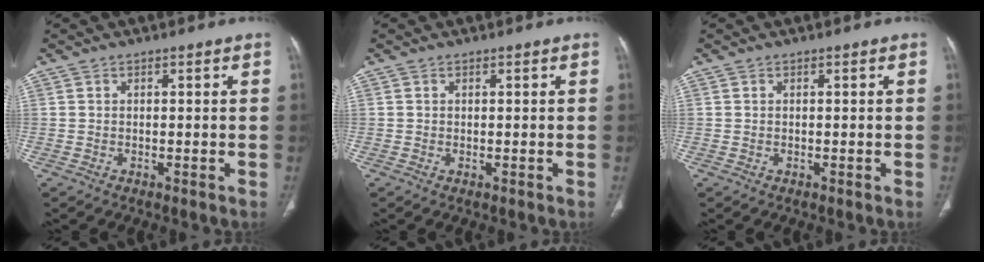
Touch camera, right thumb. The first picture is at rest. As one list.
[{"total": 0.0}, {"total": 0.0}]